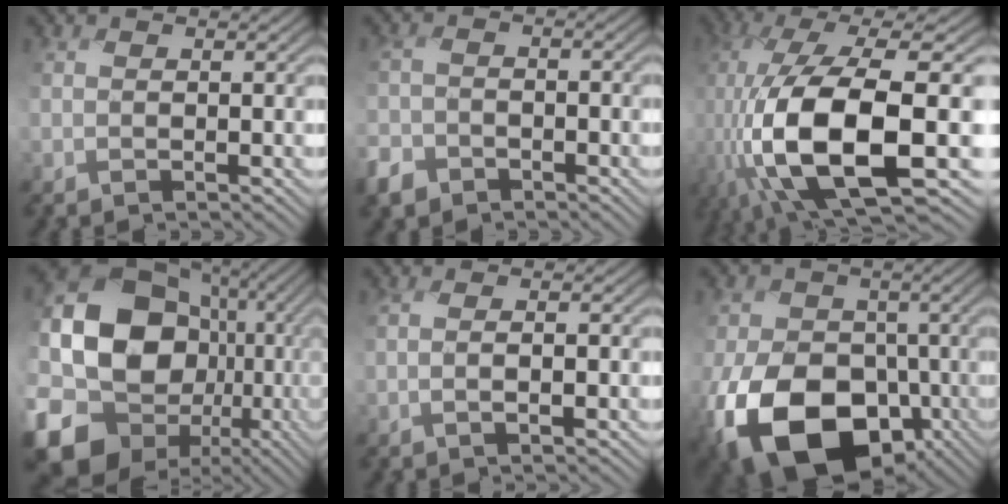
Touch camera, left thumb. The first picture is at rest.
{"total": 3.5, "force": [-2.6, 2.3, 0.5], "torque": [-0.023, -0.006, -0.060]}
{"total": 15.8, "force": [-4.1, 5.9, 14.1], "torque": [-0.311, -0.026, -0.063]}
{"total": 21.7, "force": [-0.5, 18.2, 11.7], "torque": [-0.297, -0.031, -0.004]}
{"total": 1.9, "force": [-0.1, 0.5, 1.8], "torque": [-0.041, -0.003, -0.003]}
{"total": 18.0, "force": [-6.6, 13.0, 10.6], "torque": [-0.230, -0.050, -0.113]}